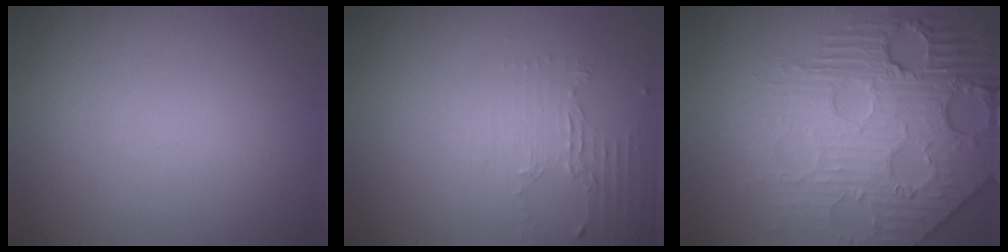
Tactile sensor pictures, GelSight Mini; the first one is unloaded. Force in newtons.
{"total": 2.1, "press": 1.5, "slide": 1.4}
{"total": 7.2, "press": 5.7, "slide": 4.5}